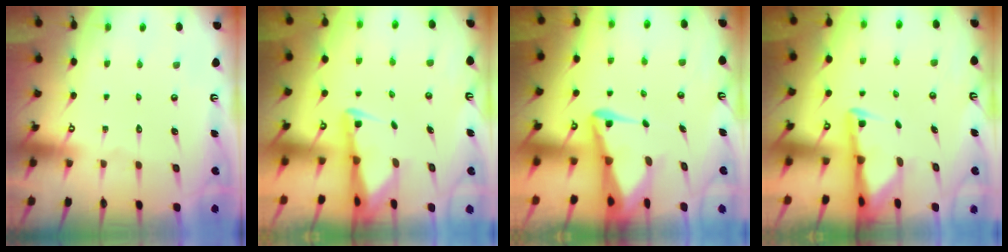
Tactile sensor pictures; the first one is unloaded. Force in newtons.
{"total": 2.4, "press": 2.3, "slide": 0.4}
{"total": 4.9, "press": 4.8, "slide": 0.9}
{"total": 3.0, "press": 2.9, "slide": 0.6}